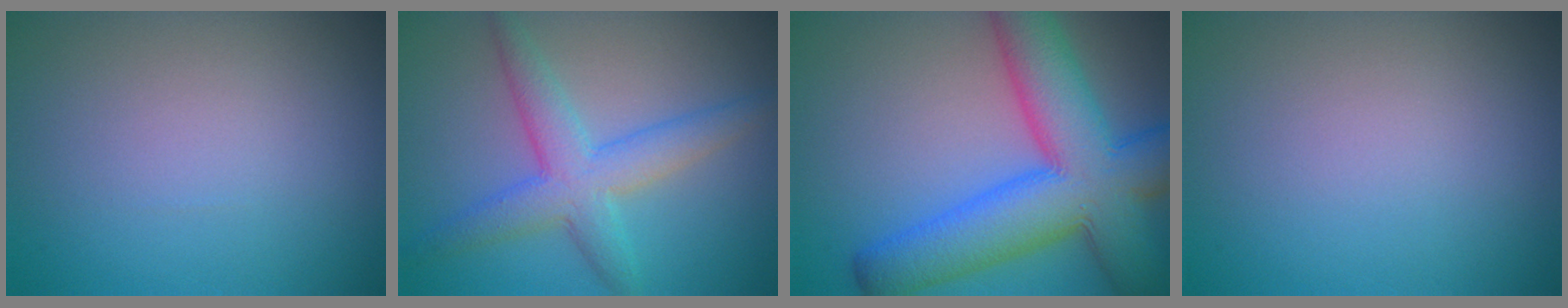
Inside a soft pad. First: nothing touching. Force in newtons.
{"total": 4.9, "press": 4.9, "slide": 0.1}
{"total": 11.8, "press": 11.8, "slide": 0.3}
{"total": 0.0}